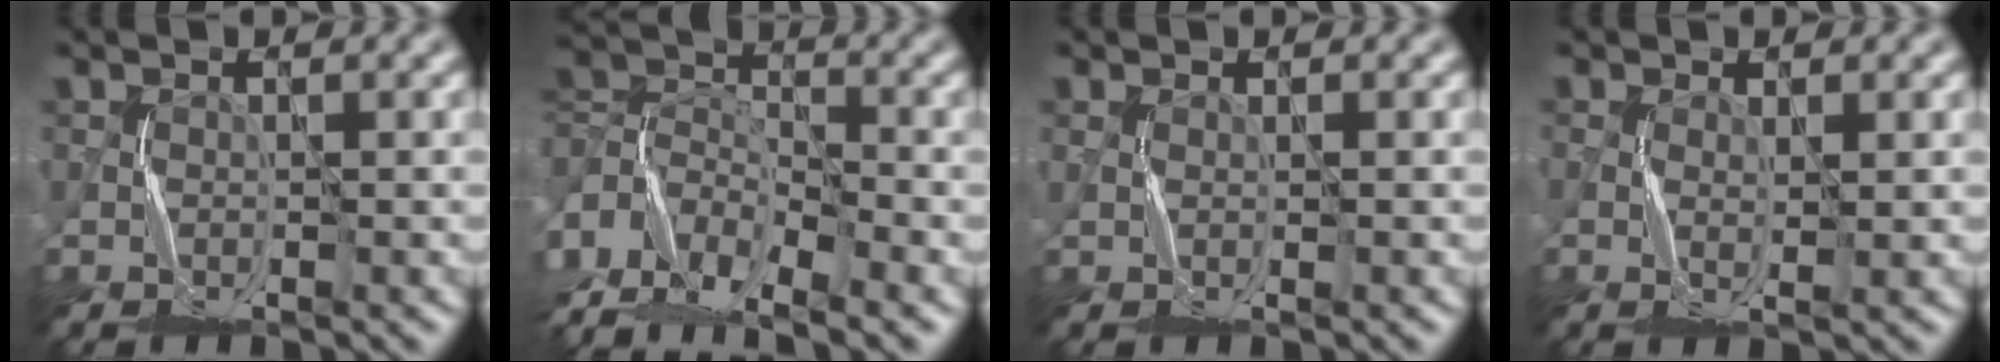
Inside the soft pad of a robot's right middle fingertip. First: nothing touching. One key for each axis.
{"total": 9.6, "fx": -6.8, "fy": 4.6, "fz": 5.0, "tx": -0.096, "ty": 0.008, "tz": -0.146}
{"total": 0.0}
{"total": 0.8, "fx": -0.1, "fy": 0.0, "fz": 0.8, "tx": -0.018, "ty": 0.000, "tz": -0.003}